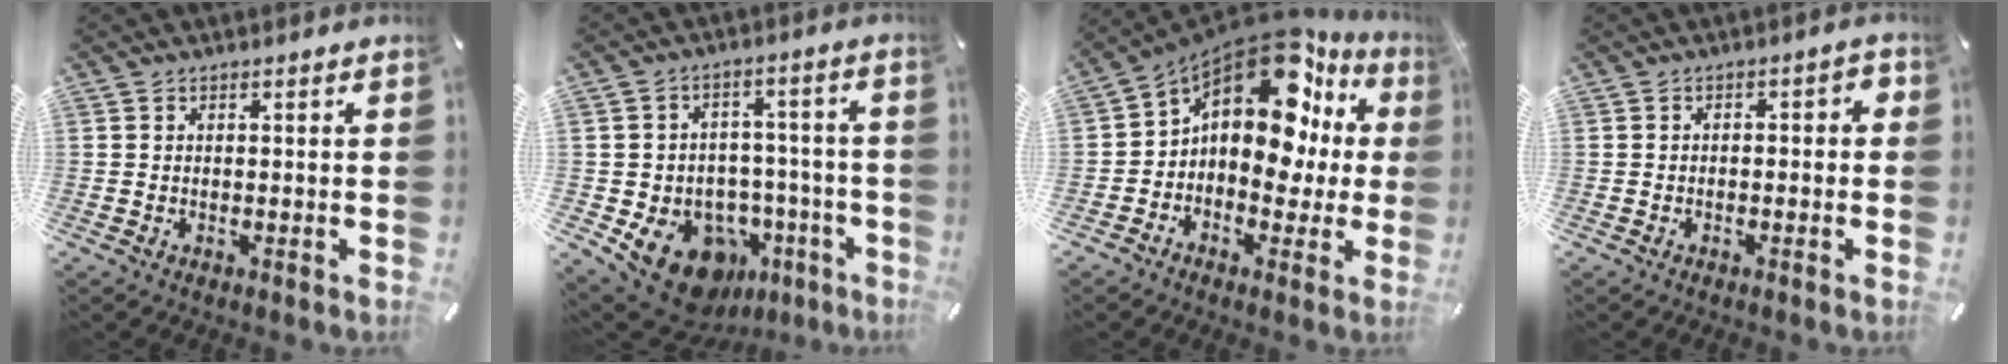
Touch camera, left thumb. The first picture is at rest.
{"total": 14.5, "force": [-7.5, 10.3, 6.9], "torque": [-0.089, 0.040, -0.118]}
{"total": 16.2, "force": [6.7, 9.4, 11.4], "torque": [-0.191, -0.057, 0.106]}
{"total": 2.7, "force": [-1.7, 1.1, 1.8], "torque": [-0.030, 0.013, -0.033]}